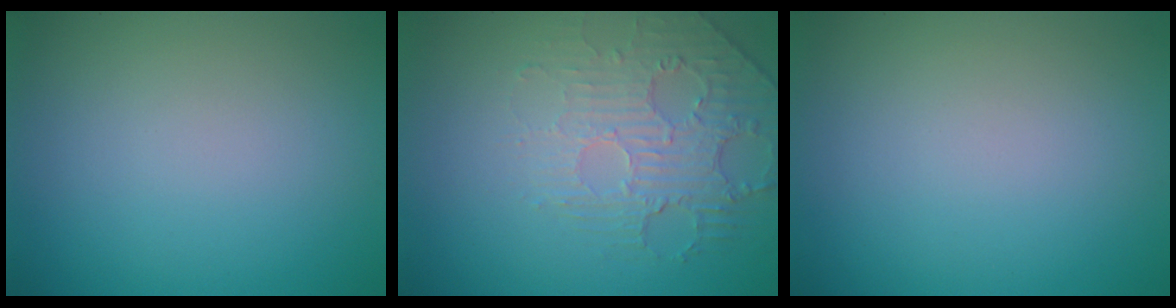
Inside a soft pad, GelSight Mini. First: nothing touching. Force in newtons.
{"total": 2.5, "press": 1.9, "slide": 1.6}
{"total": 0.0}